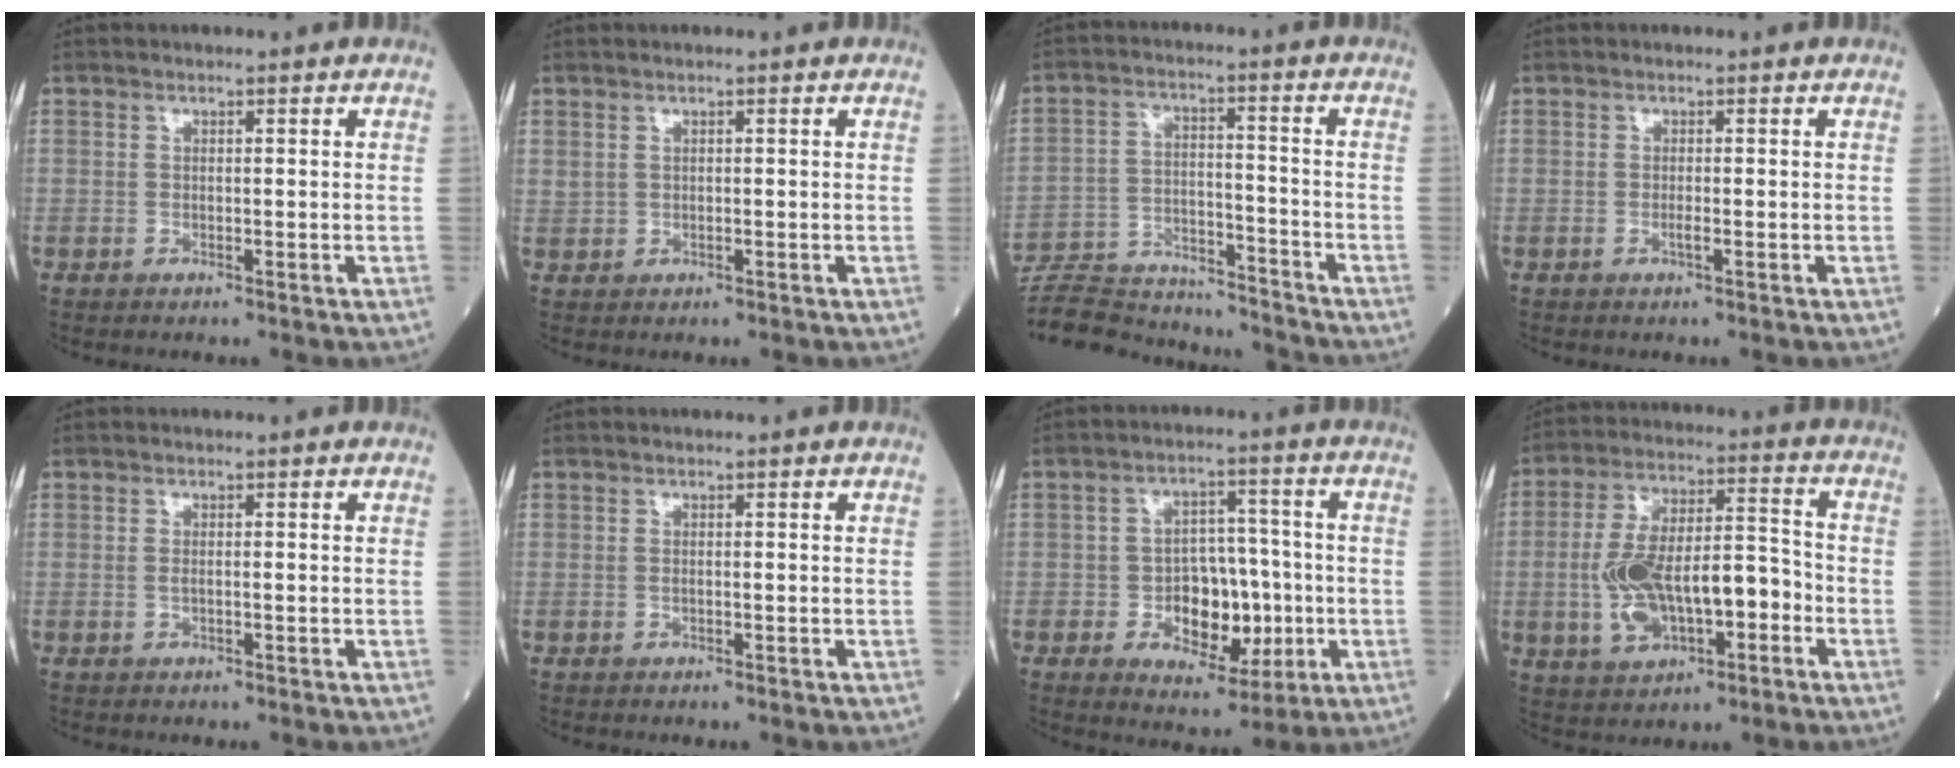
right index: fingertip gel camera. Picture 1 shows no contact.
{"total": 0.7, "force": [0.6, 0.4, 0.2], "torque": [-0.004, 0.006, 0.013]}
{"total": 16.9, "force": [-16.4, 2.3, 3.4], "torque": [-0.069, 0.013, -0.254]}
{"total": 0.7, "force": [-0.3, 0.0, 0.7], "torque": [-0.015, 0.000, -0.005]}
{"total": 0.5, "force": [-0.1, 0.2, 0.5], "torque": [-0.013, 0.000, -0.002]}
{"total": 0.0}
{"total": 9.7, "force": [-2.1, 5.6, 7.6], "torque": [-0.115, 0.014, -0.025]}
{"total": 13.6, "force": [-3.5, 5.7, 11.8], "torque": [-0.226, 0.026, -0.052]}